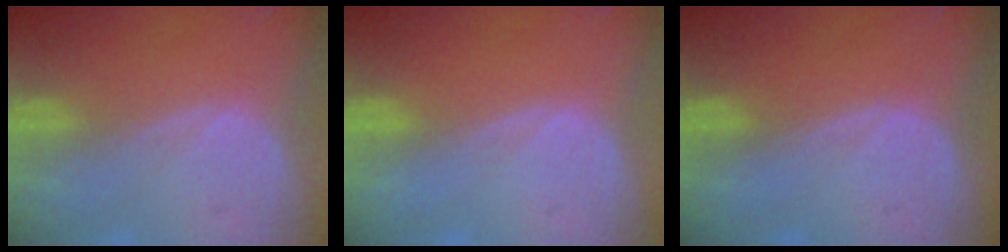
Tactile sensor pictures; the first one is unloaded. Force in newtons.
{"total": 0.0}
{"total": 0.0}